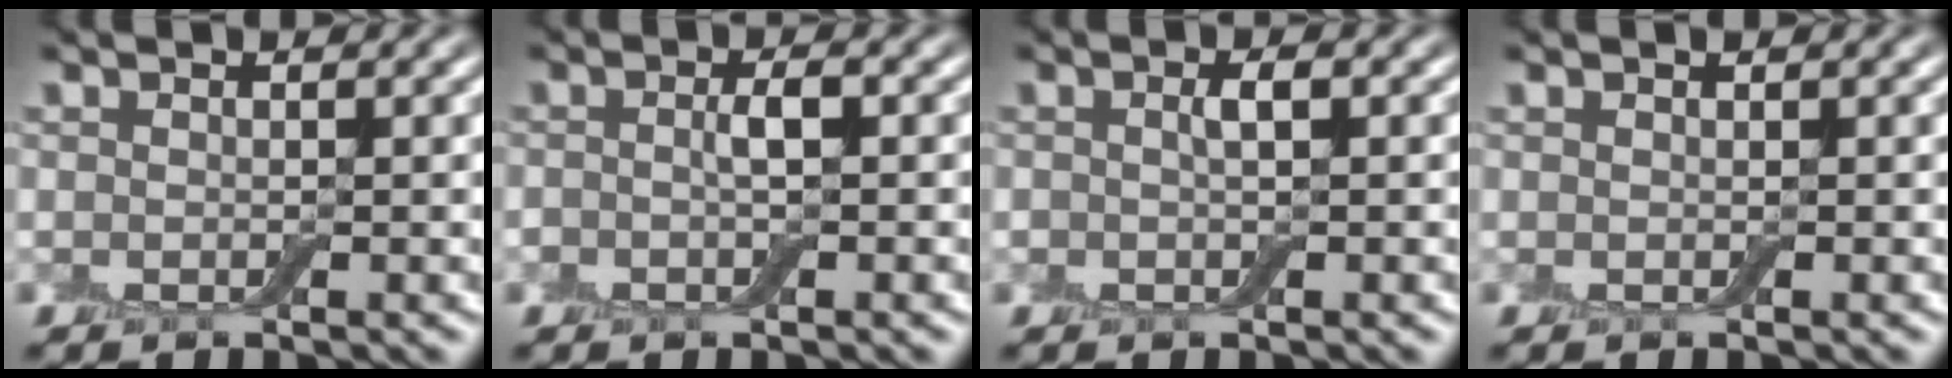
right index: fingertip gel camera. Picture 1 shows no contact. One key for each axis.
{"total": 1.6, "fx": -0.3, "fy": 0.6, "fz": 1.4, "tx": -0.028, "ty": 0.003, "tz": -0.006}
{"total": 1.2, "fx": 0.1, "fy": 0.4, "fz": 1.1, "tx": -0.022, "ty": 0.003, "tz": 0.001}
{"total": 0.0}